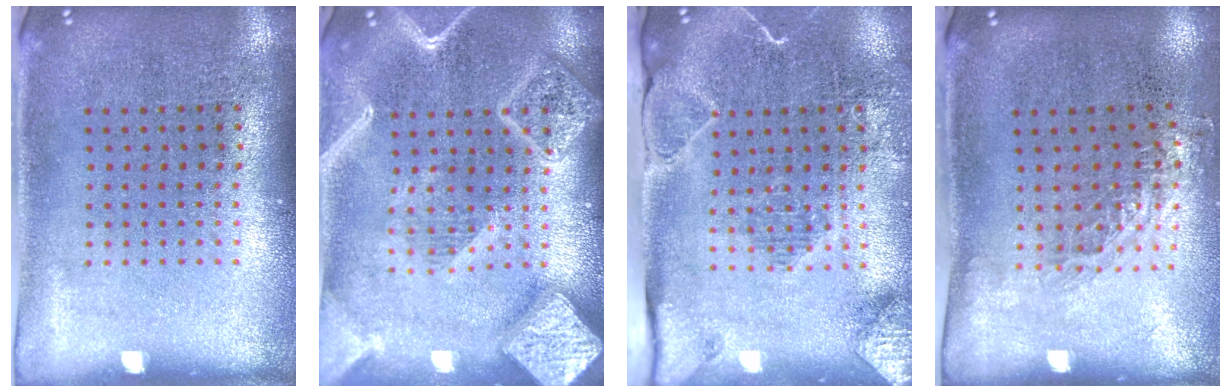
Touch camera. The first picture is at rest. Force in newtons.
{"total": 3.9, "press": 3.9, "slide": 0.4}
{"total": 2.0, "press": 2.0, "slide": 0.2}
{"total": 0.8, "press": 0.8, "slide": 0.3}